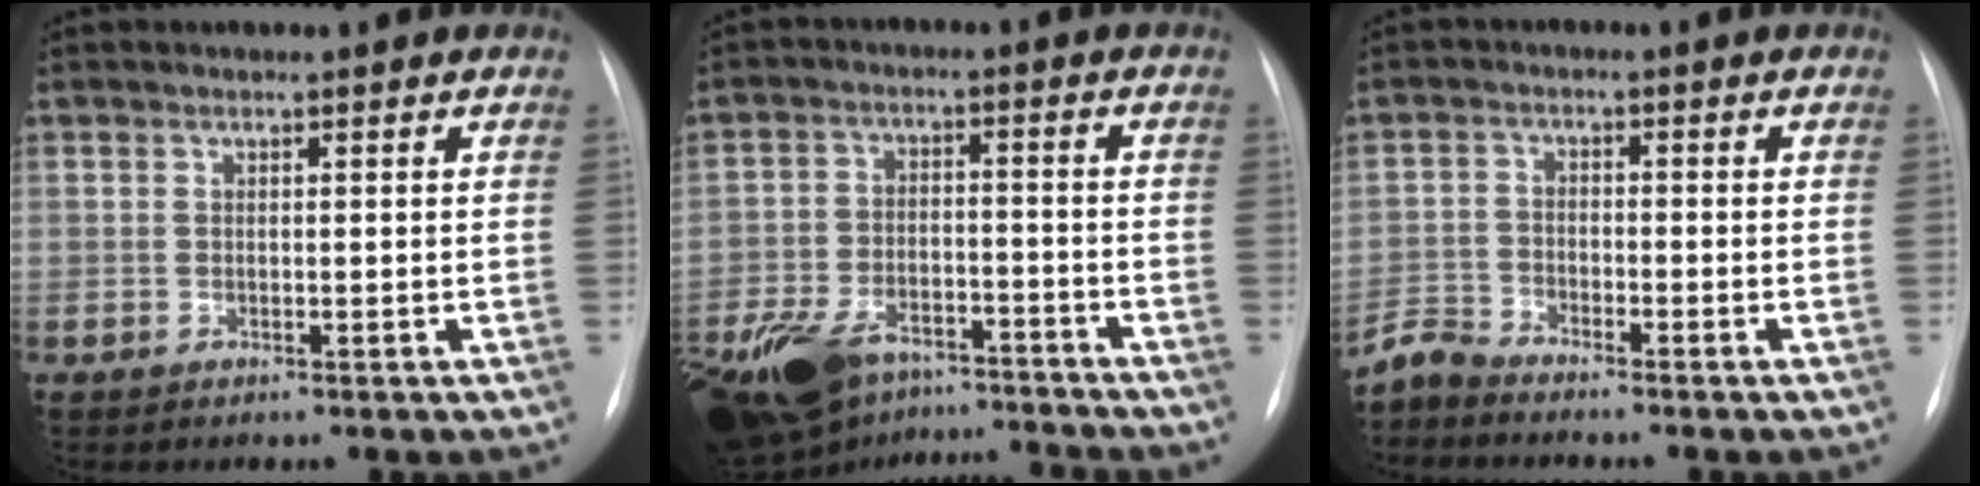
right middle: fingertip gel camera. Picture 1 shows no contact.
{"total": 19.0, "force": [-15.5, 7.6, 7.9], "torque": [-0.218, -0.012, -0.251]}
{"total": 3.2, "force": [-3.2, -0.1, -0.3], "torque": [0.008, -0.017, -0.065]}